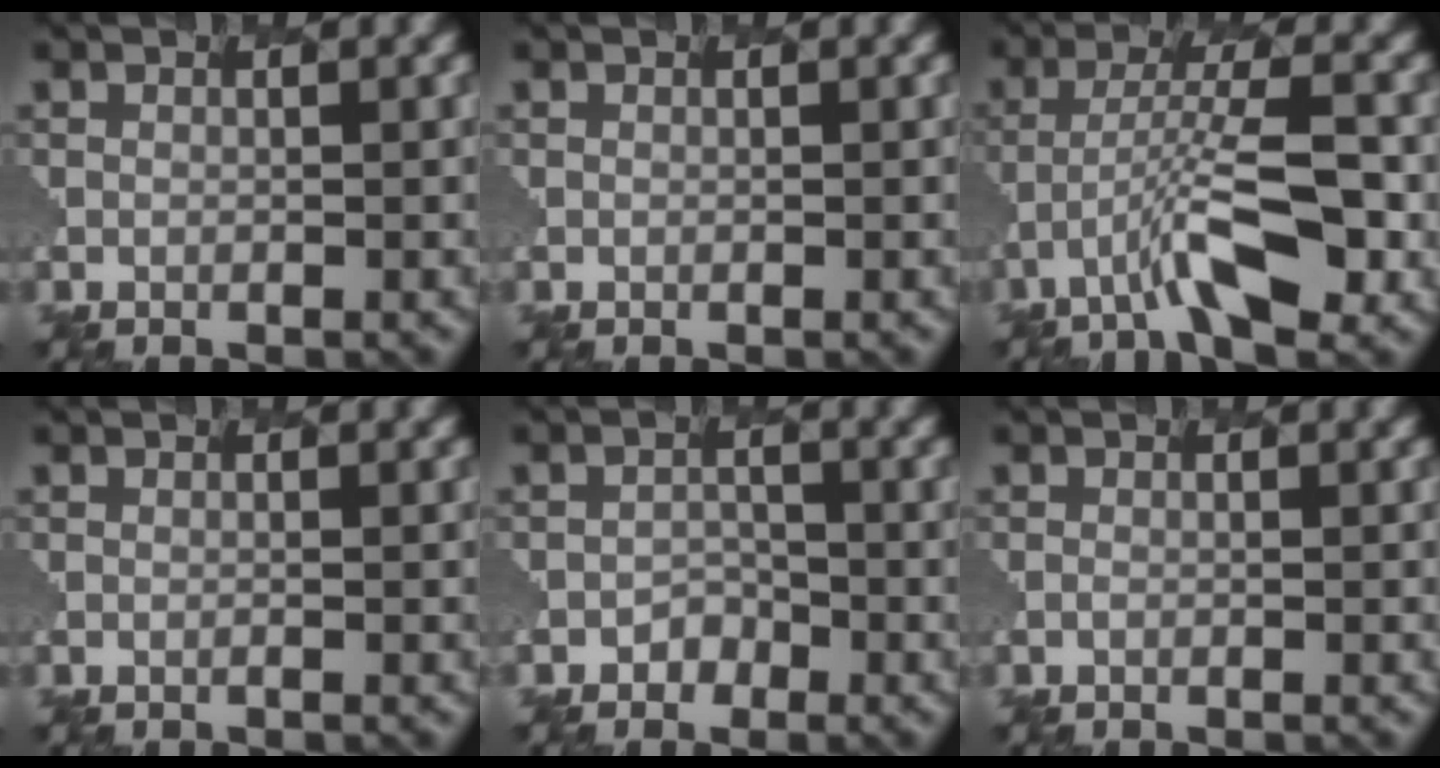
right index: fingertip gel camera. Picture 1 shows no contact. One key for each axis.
{"total": 0.0}
{"total": 5.8, "fx": -3.2, "fy": 1.1, "fz": 4.7, "tx": -0.101, "ty": 0.016, "tz": -0.062}
{"total": 0.0}
{"total": 1.5, "fx": -1.0, "fy": 0.9, "fz": -0.7, "tx": 0.004, "ty": 0.009, "tz": -0.020}
{"total": 0.0}